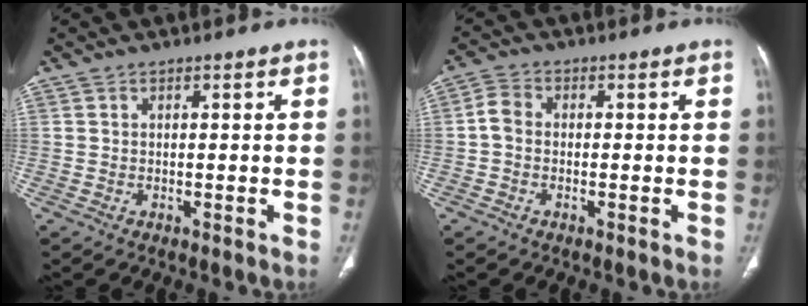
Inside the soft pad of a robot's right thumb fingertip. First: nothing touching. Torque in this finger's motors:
{"motor_torque": [0.02, -0.02, 0.23, -0.11, 0.01]}